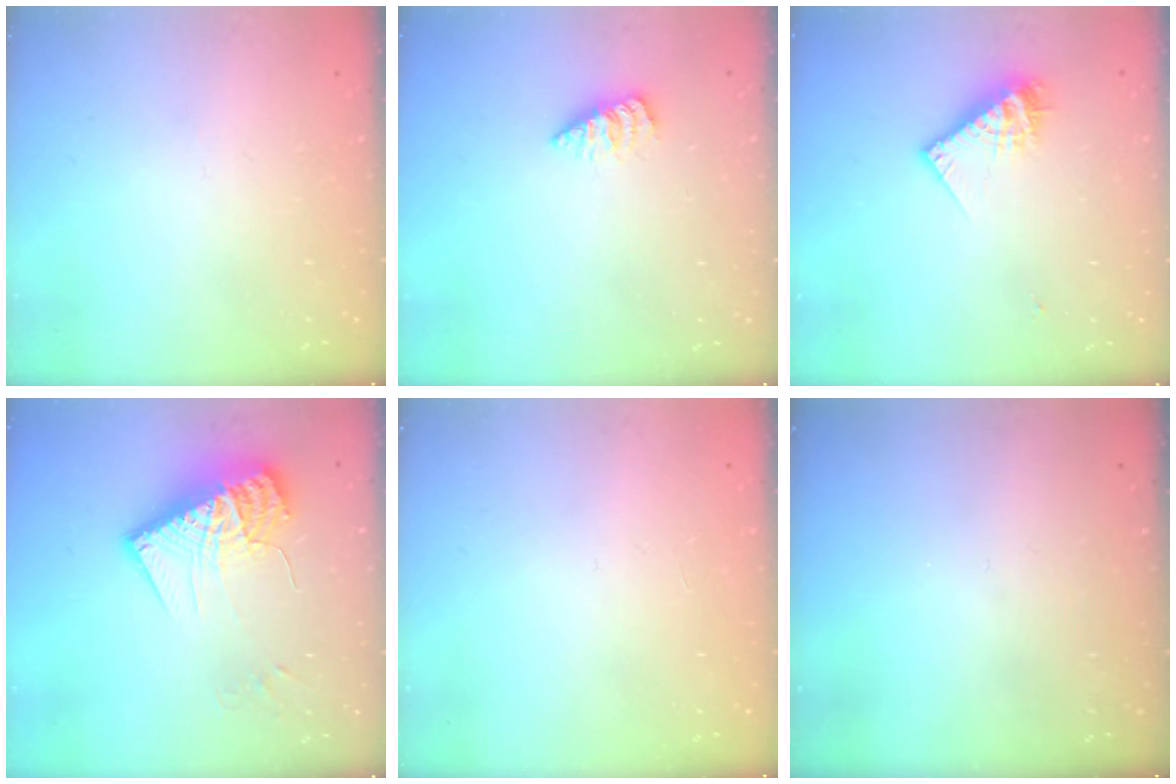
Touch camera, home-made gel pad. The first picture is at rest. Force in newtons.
{"total": 2.8, "press": 2.7, "slide": 0.3}
{"total": 10.1, "press": 10.0, "slide": 0.7}
{"total": 18.3, "press": 18.2, "slide": 1.2}
{"total": 0.0}
{"total": 0.0}